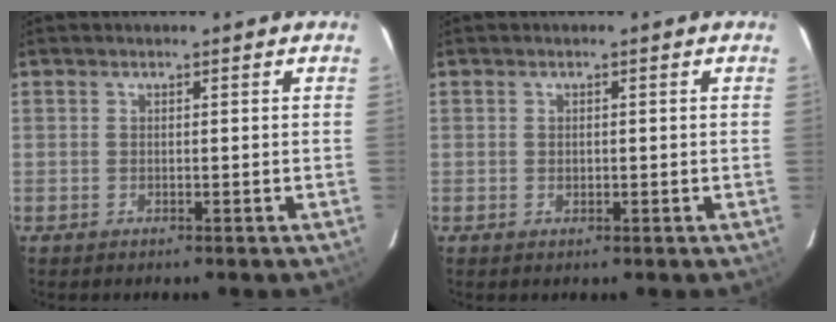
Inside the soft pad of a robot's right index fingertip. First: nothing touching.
{"total": 0.8, "force": [-0.1, 0.7, 0.4], "torque": [-0.006, 0.000, 0.000]}